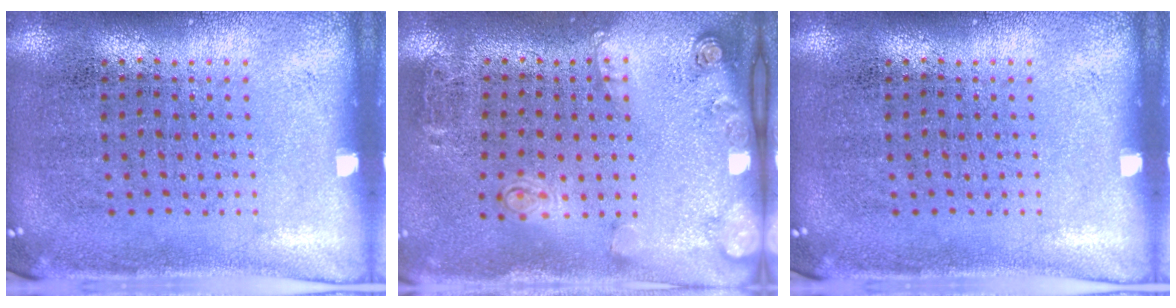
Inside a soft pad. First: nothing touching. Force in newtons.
{"total": 2.0, "press": 1.2, "slide": 1.6}
{"total": 0.0}